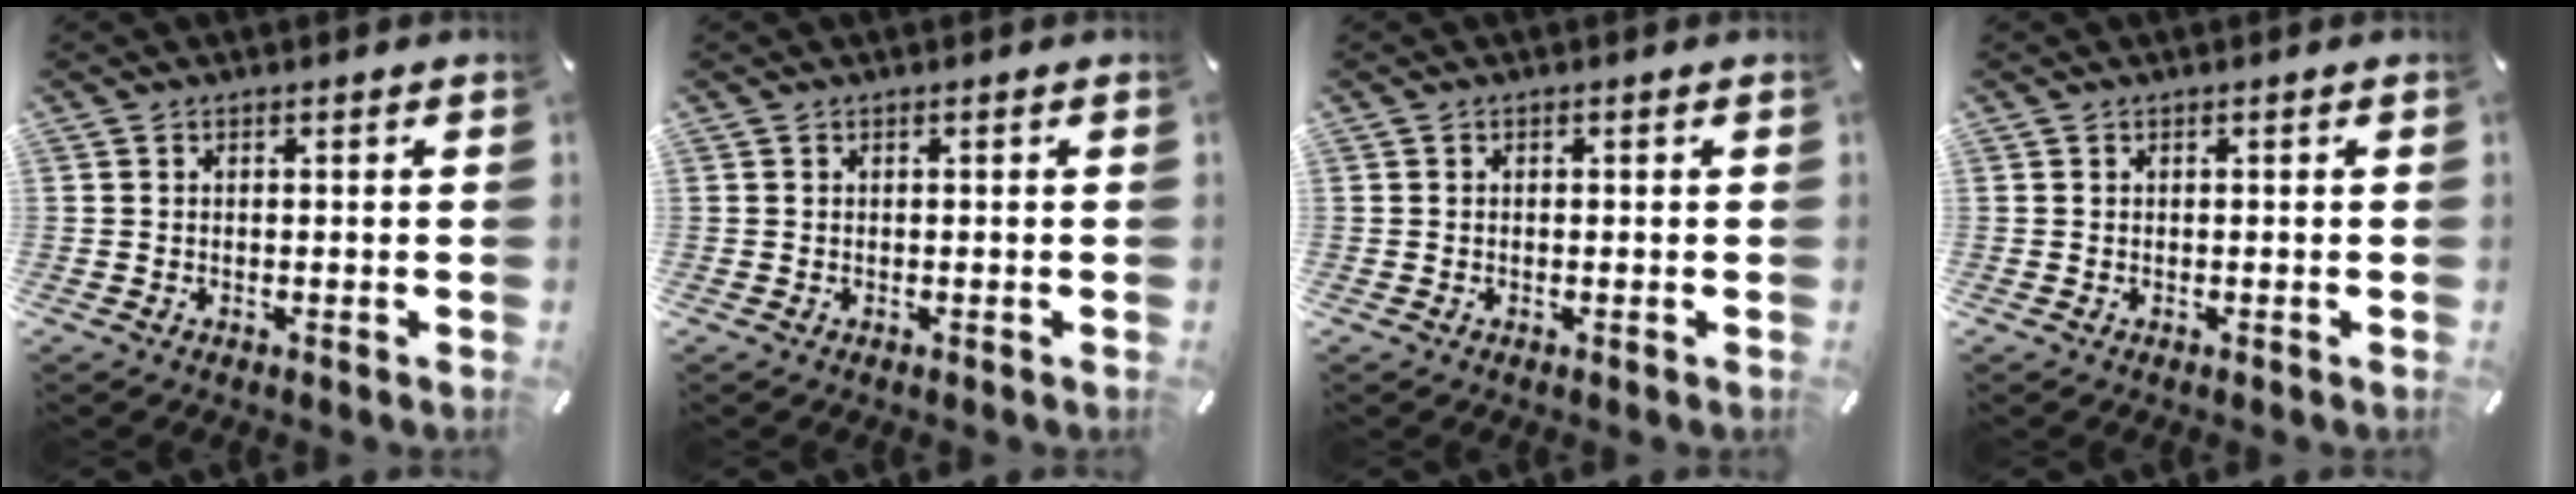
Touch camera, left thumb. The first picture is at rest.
{"total": 0.0}
{"total": 0.0}
{"total": 0.0}